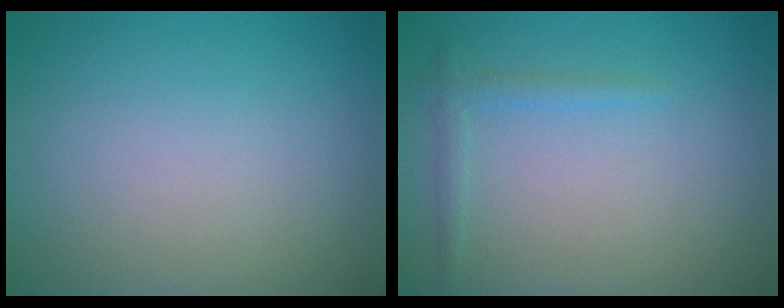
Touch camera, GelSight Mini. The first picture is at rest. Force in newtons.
{"total": 1.3, "press": 1.3, "slide": 0.1}